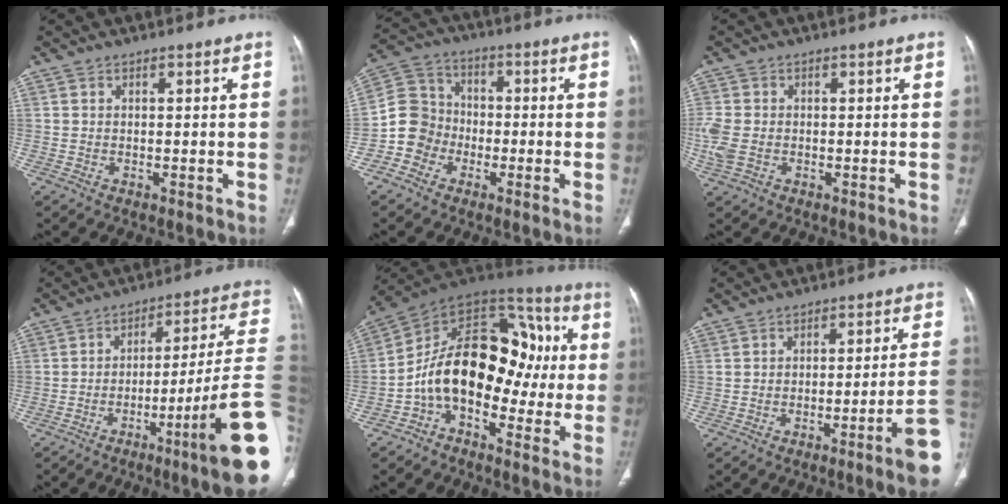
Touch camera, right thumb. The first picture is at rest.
{"total": 8.5, "force": [-3.0, 7.7, 1.8], "torque": [-0.010, 0.038, -0.066]}
{"total": 5.0, "force": [-0.9, 3.5, 3.4], "torque": [-0.101, 0.001, -0.017]}
{"total": 20.0, "force": [-7.0, 0.0, 18.7], "torque": [-0.212, 0.031, -0.111]}
{"total": 18.9, "force": [-2.5, 12.3, 14.2], "torque": [-0.181, 0.077, -0.054]}
{"total": 10.2, "force": [-4.7, -0.3, 9.1], "torque": [-0.119, 0.027, -0.070]}